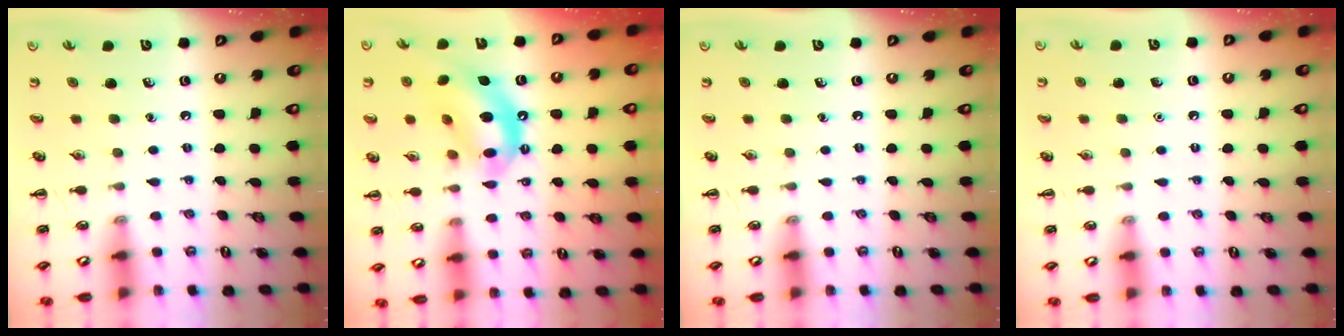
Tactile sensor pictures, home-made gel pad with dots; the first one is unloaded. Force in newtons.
{"total": 12.8, "press": 12.4, "slide": 3.4}
{"total": 0.0}
{"total": 1.6, "press": 1.6, "slide": 0.1}